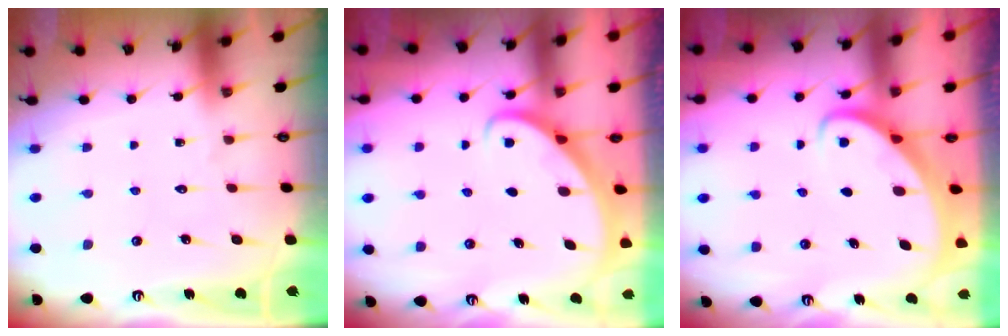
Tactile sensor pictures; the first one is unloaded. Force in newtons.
{"total": 2.7, "press": 2.7, "slide": 0.2}
{"total": 2.7, "press": 2.7, "slide": 0.3}